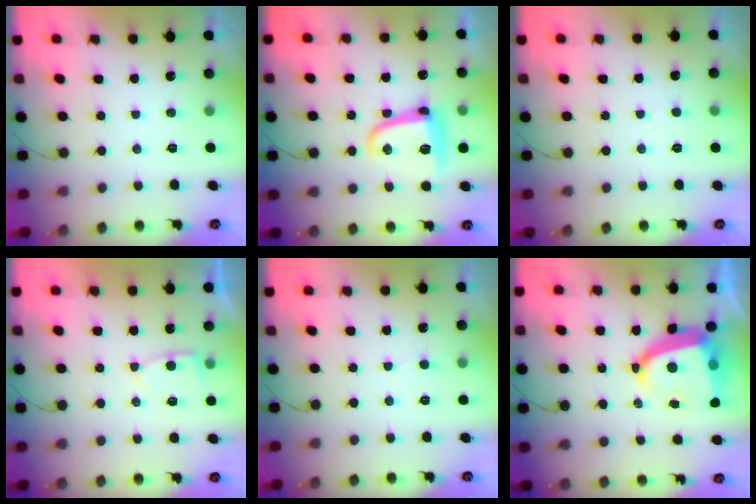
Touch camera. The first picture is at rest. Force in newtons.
{"total": 12.4, "press": 12.4, "slide": 0.8}
{"total": 2.0, "press": 2.0, "slide": 0.1}
{"total": 4.1, "press": 4.1, "slide": 0.6}
{"total": 3.7, "press": 3.7, "slide": 0.4}
{"total": 12.5, "press": 12.4, "slide": 2.0}